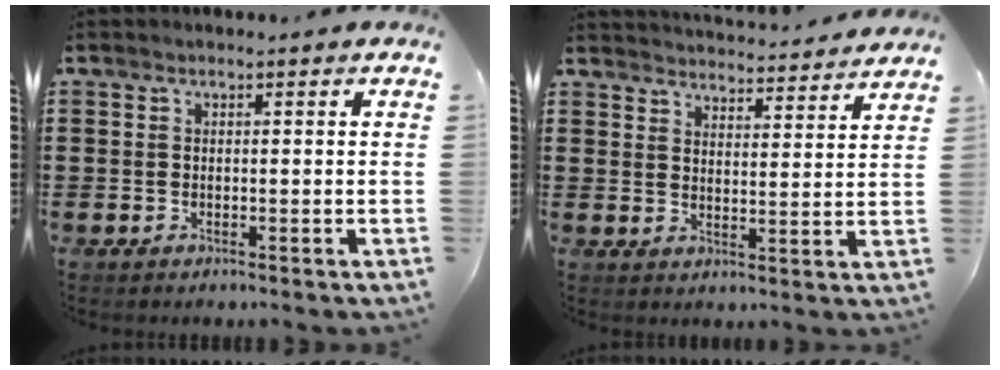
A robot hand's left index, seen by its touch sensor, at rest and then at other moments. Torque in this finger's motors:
{"motor_torque": [2.14, 0.00, 0.36, 0.08]}